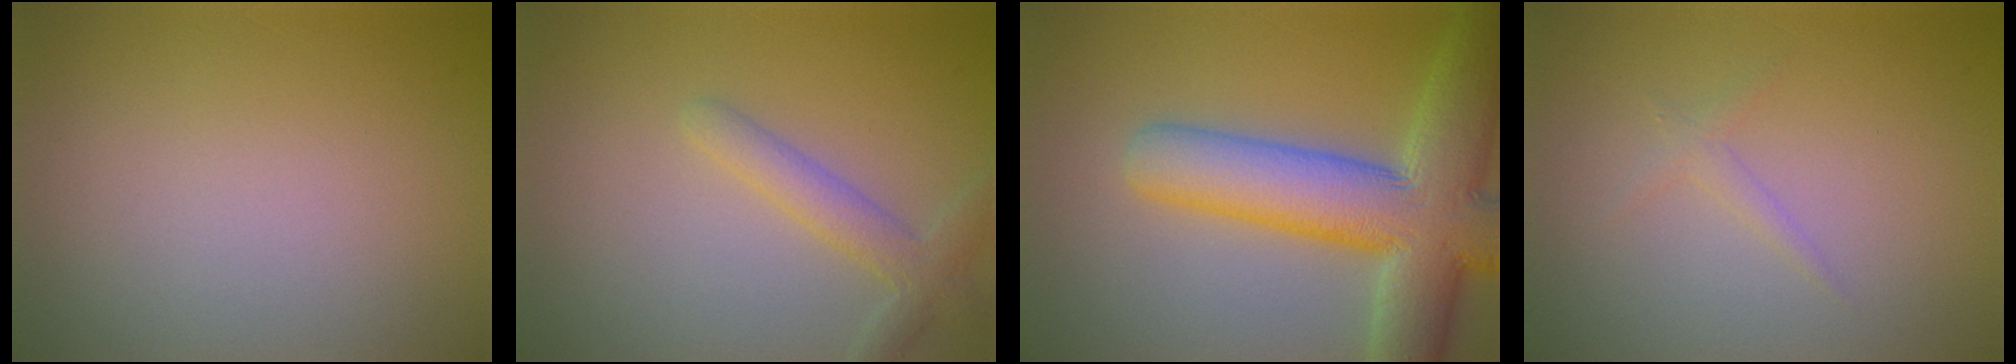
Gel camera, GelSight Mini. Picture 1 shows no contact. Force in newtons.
{"total": 2.8, "press": 2.8, "slide": 0.2}
{"total": 10.9, "press": 10.9, "slide": 0.6}
{"total": 1.0, "press": 1.0, "slide": 0.0}